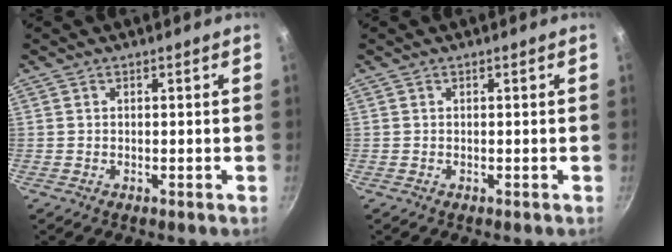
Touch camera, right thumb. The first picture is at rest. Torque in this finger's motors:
{"motor_torque": [-0.29, 0.07, -0.31, 0.19, 0.00]}